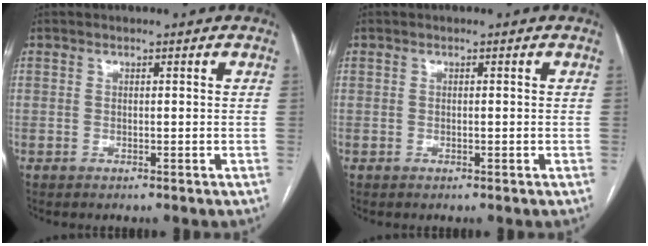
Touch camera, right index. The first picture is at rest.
{"total": 0.0}